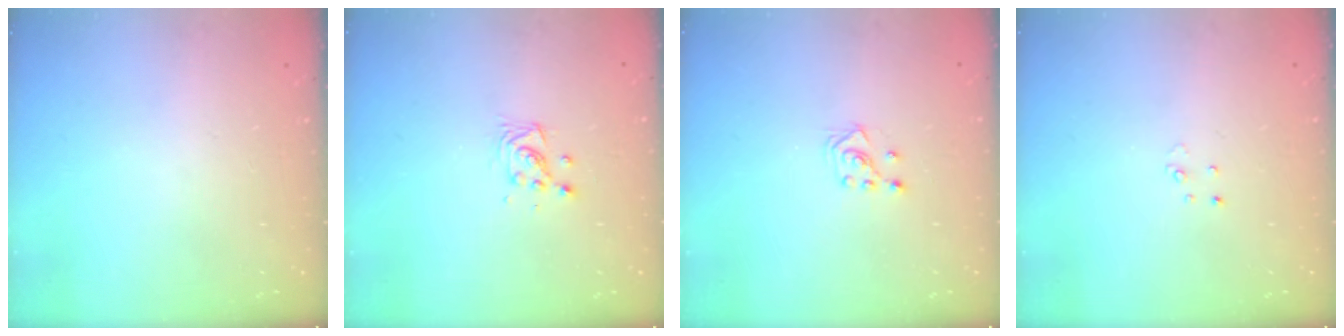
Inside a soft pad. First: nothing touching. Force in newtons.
{"total": 4.3, "press": 4.3, "slide": 0.2}
{"total": 3.1, "press": 3.0, "slide": 1.0}
{"total": 2.6, "press": 2.6, "slide": 0.3}